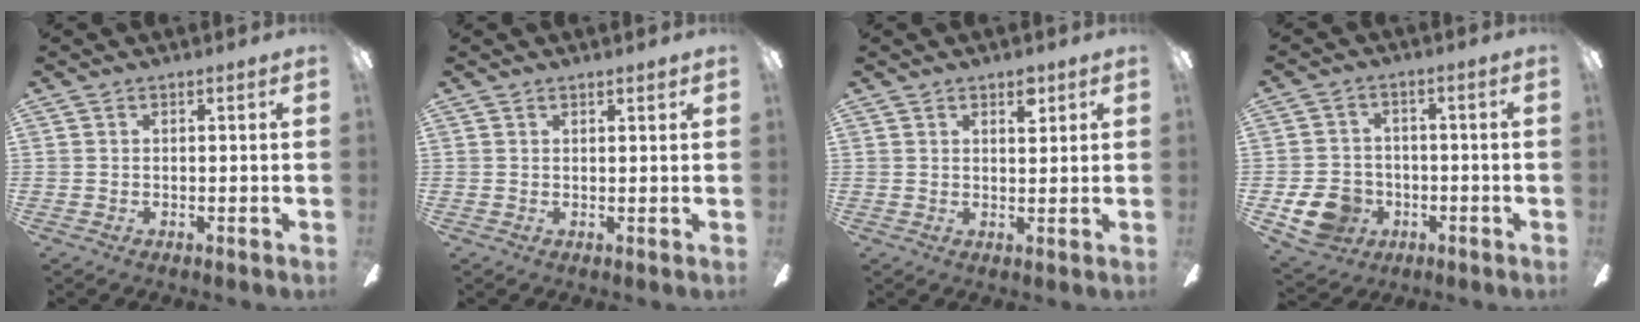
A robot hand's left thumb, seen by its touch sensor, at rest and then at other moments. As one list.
[{"total": 1.2, "force": [1.1, 0.1, 0.6], "torque": [-0.013, 0.000, 0.020]}, {"total": 3.7, "force": [2.6, 1.6, 2.1], "torque": [-0.022, -0.009, 0.041]}, {"total": 9.4, "force": [-3.8, 7.7, 3.9], "torque": [-0.093, 0.025, -0.068]}]